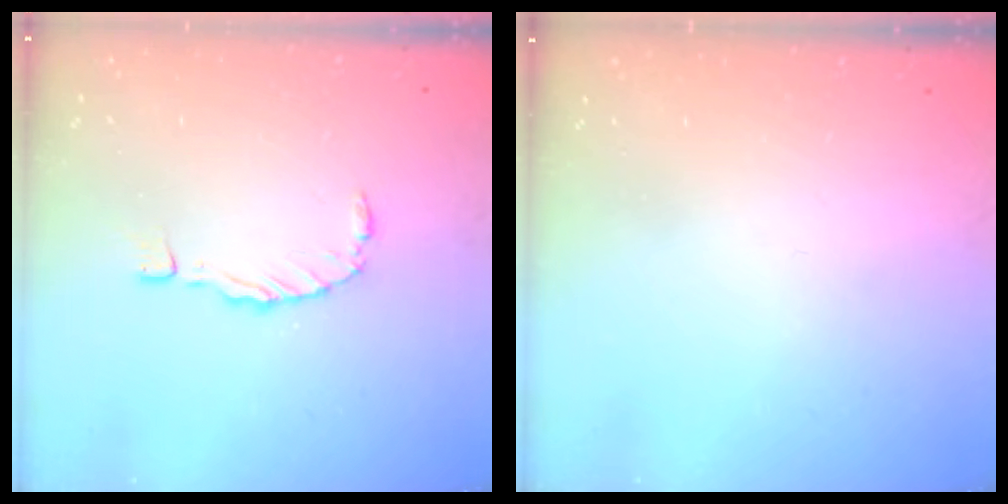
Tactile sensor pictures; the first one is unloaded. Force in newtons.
{"total": 0.0}